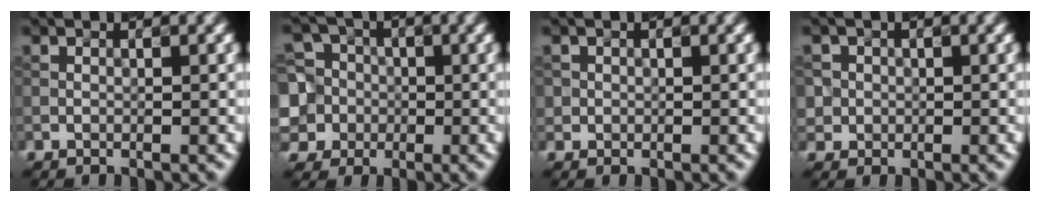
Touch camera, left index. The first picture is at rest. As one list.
[{"total": 9.8, "force": [-1.8, 9.0, 3.3], "torque": [-0.090, 0.013, -0.058]}, {"total": 0.8, "force": [0.0, 0.8, 0.0], "torque": [0.008, -0.004, -0.001]}, {"total": 2.3, "force": [0.3, 2.2, 0.4], "torque": [0.002, 0.002, 0.011]}]